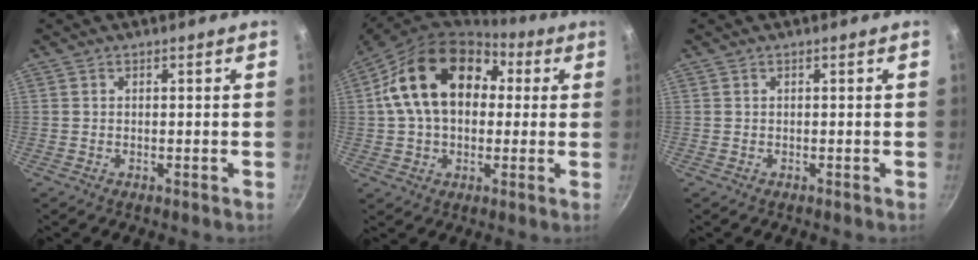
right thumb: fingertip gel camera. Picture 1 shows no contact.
{"total": 19.5, "force": [4.0, 13.7, 13.2], "torque": [-0.204, 0.030, 0.054]}
{"total": 0.0}